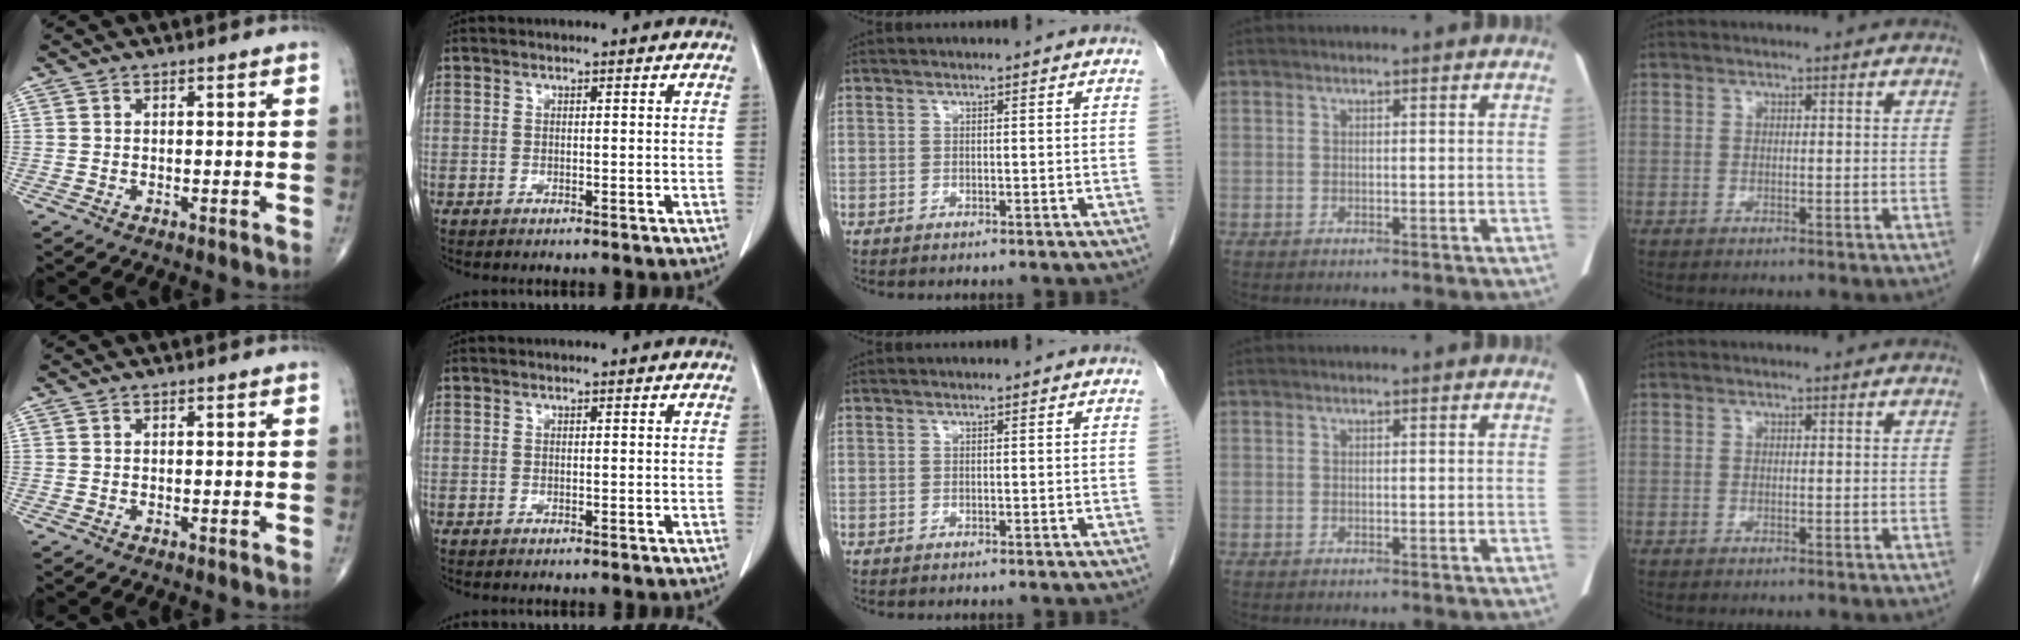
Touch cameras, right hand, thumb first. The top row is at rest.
{}